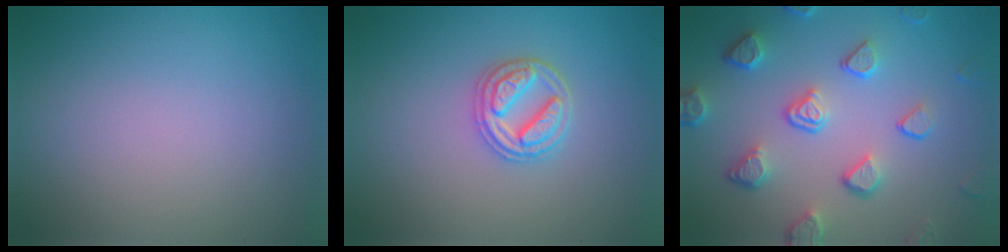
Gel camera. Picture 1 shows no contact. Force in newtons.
{"total": 3.0, "press": 2.9, "slide": 0.4}
{"total": 5.2, "press": 4.0, "slide": 3.3}